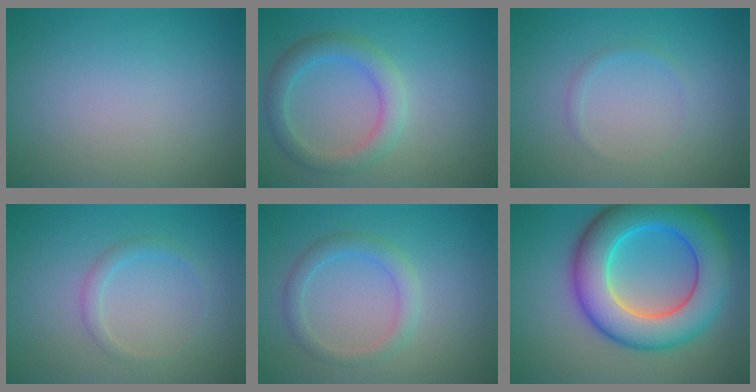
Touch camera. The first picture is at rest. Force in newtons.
{"total": 3.3, "press": 3.3, "slide": 0.3}
{"total": 0.7, "press": 0.7, "slide": 0.0}
{"total": 1.3, "press": 1.3, "slide": 0.0}
{"total": 2.3, "press": 2.2, "slide": 0.1}
{"total": 10.9, "press": 10.9, "slide": 0.2}